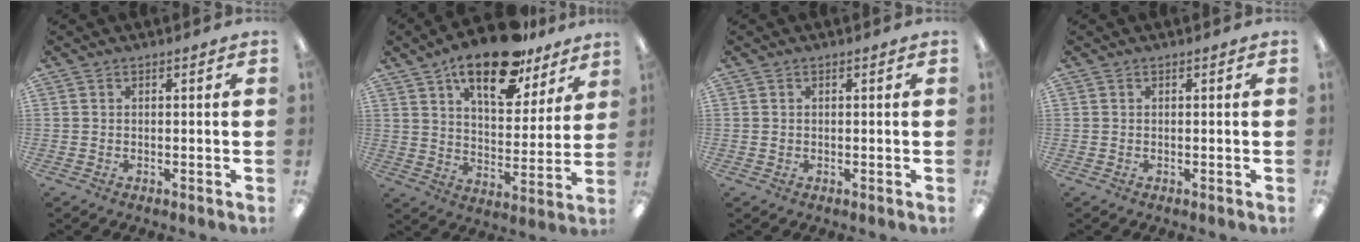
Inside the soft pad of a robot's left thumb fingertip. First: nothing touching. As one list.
[{"total": 18.3, "force": [12.9, 7.7, 10.4], "torque": [-0.164, -0.066, 0.220]}, {"total": 0.6, "force": [0.0, 0.6, 0.2], "torque": [-0.005, 0.005, -0.002]}, {"total": 0.0}]